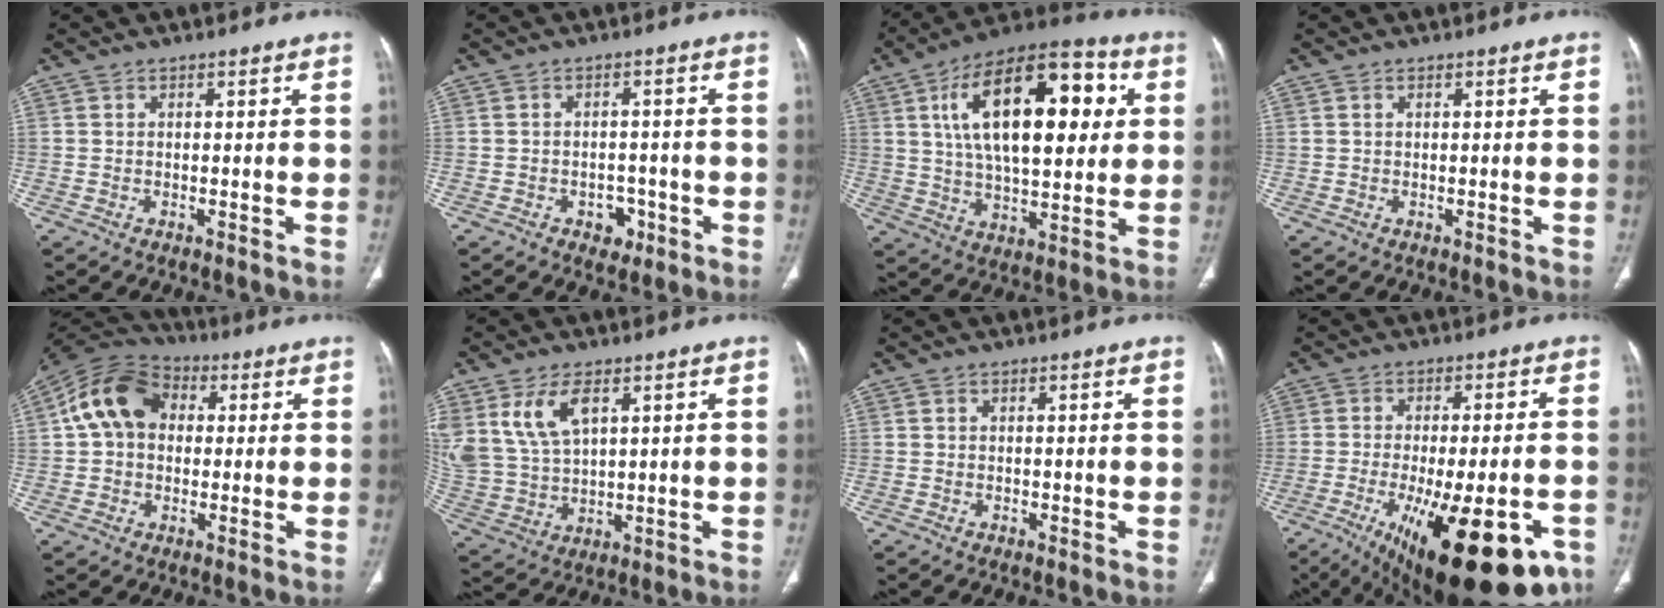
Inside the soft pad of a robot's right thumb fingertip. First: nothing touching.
{"total": 3.8, "force": [-1.8, 2.8, 1.7], "torque": [-0.004, 0.013, -0.020]}
{"total": 24.8, "force": [6.3, 11.9, 20.8], "torque": [-0.315, 0.006, 0.095]}
{"total": 0.0}
{"total": 13.1, "force": [2.3, 9.9, 8.3], "torque": [-0.137, 0.027, 0.026]}
{"total": 11.2, "force": [5.1, 6.2, 7.7], "torque": [-0.158, -0.012, 0.116]}
{"total": 0.5, "force": [-0.1, 0.4, 0.3], "torque": [-0.005, 0.000, -0.002]}
{"total": 25.6, "force": [-12.2, 9.4, 20.5], "torque": [-0.257, 0.013, -0.165]}